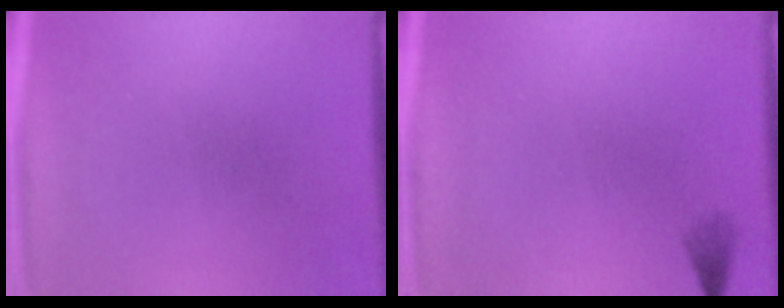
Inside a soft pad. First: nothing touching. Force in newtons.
{"total": 1.0}